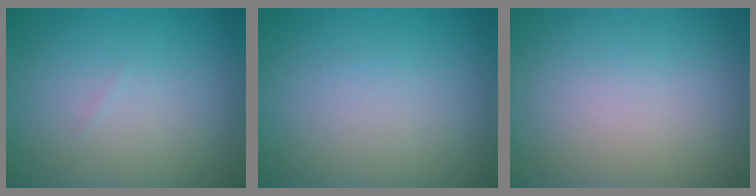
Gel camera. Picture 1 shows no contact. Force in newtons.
{"total": 0.0}
{"total": 0.0}